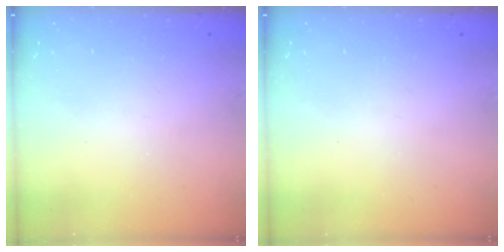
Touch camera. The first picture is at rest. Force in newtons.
{"total": 0.0}